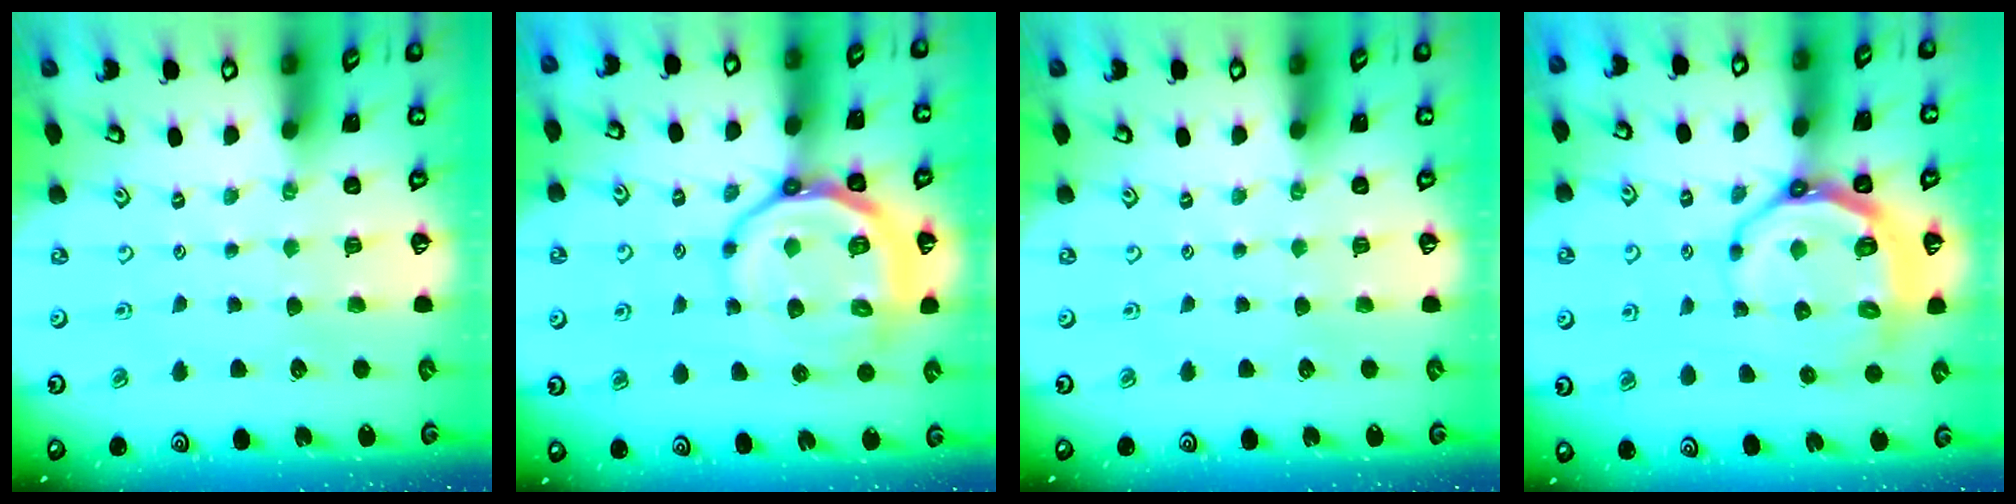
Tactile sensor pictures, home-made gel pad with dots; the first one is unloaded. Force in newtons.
{"total": 15.0, "press": 14.8, "slide": 2.7}
{"total": 0.0}
{"total": 10.0, "press": 9.2, "slide": 3.8}